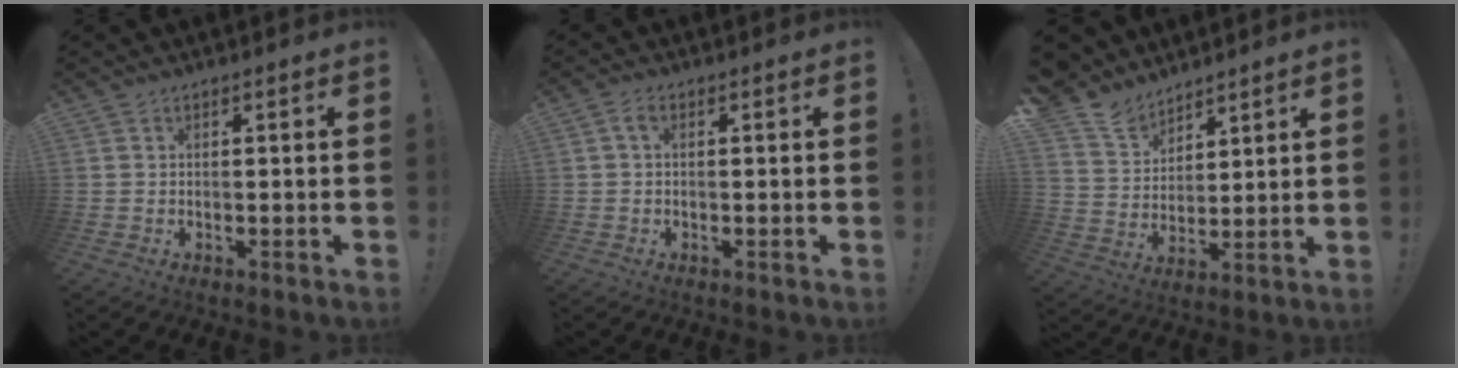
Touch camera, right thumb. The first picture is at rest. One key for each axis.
{"total": 2.1, "fx": 0.3, "fy": 1.2, "fz": 1.7, "tx": -0.030, "ty": 0.005, "tz": 0.005}
{"total": 11.6, "fx": 9.3, "fy": 6.5, "fz": 2.6, "tx": -0.068, "ty": -0.066, "tz": 0.184}